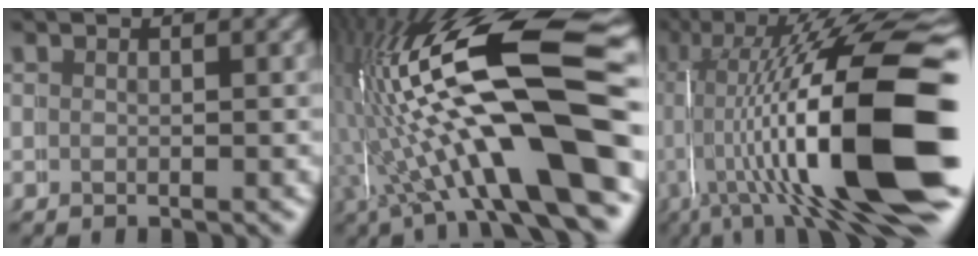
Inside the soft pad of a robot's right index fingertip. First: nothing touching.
{"total": 16.7, "force": [1.1, 6.5, 15.3], "torque": [-0.279, -0.004, 0.019]}
{"total": 16.4, "force": [-0.4, 6.6, 15.0], "torque": [-0.235, 0.004, -0.009]}